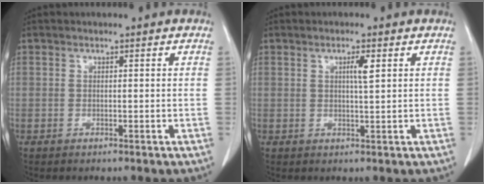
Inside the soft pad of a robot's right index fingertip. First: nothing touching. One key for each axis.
{"total": 2.3, "fx": 0.9, "fy": 0.0, "fz": 2.1, "tx": -0.039, "ty": -0.001, "tz": 0.014}